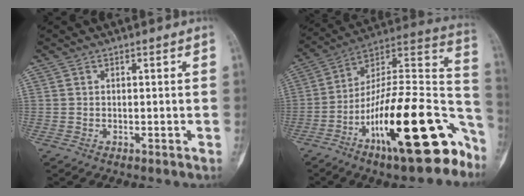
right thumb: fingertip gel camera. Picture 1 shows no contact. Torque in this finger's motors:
{"motor_torque": [3.23, 1.78, 2.08, -0.69, 0.62]}